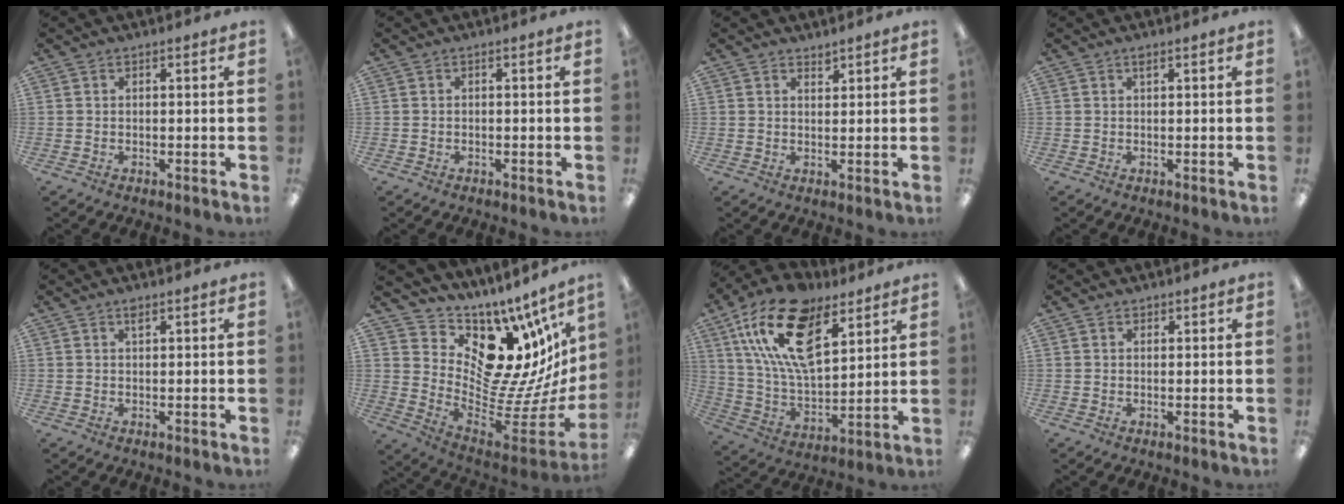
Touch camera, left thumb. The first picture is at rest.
{"total": 0.0}
{"total": 1.6, "force": [1.6, 0.3, -0.2], "torque": [0.011, -0.014, 0.029]}
{"total": 0.7, "force": [0.5, 0.1, 0.6], "torque": [-0.012, -0.002, 0.008]}
{"total": 1.2, "force": [0.8, 0.3, 0.8], "torque": [-0.011, -0.005, 0.013]}
{"total": 14.5, "force": [7.5, 9.4, 8.1], "torque": [-0.081, -0.109, 0.143]}
{"total": 21.3, "force": [11.5, 10.5, 14.5], "torque": [-0.281, -0.052, 0.202]}
{"total": 0.7, "force": [0.5, 0.5, 0.1], "torque": [0.004, -0.004, 0.009]}